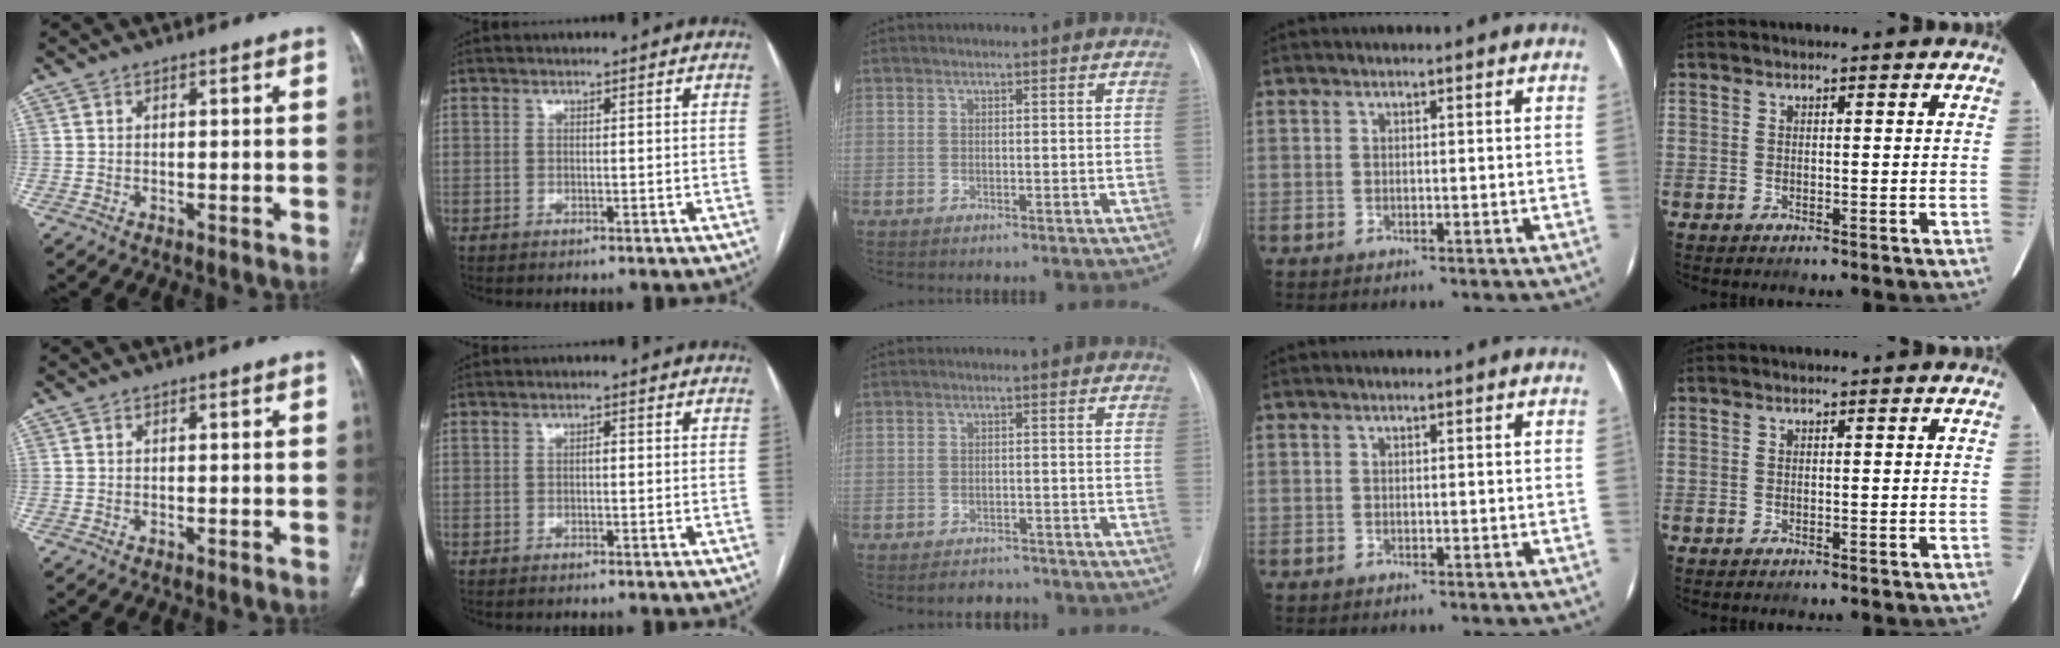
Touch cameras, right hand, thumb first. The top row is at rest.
{"index": {"total": 0.8, "force": [-0.1, 0.3, 0.7], "torque": [-0.011, 0.003, -0.002]}, "middle": {"total": 3.2, "force": [-2.9, 1.4, 0.3], "torque": [-0.005, 0.002, -0.038]}}